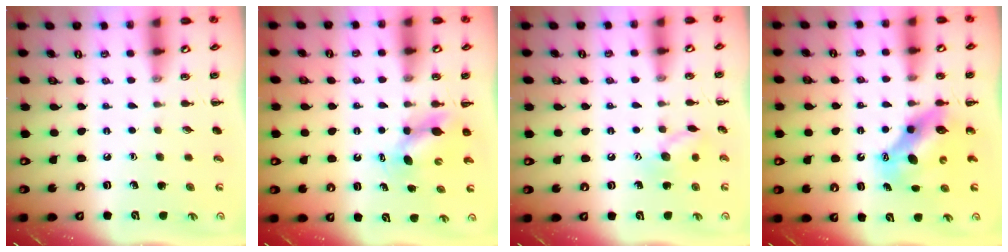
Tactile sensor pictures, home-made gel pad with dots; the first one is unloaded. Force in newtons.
{"total": 5.2, "press": 5.2, "slide": 0.4}
{"total": 8.8, "press": 8.8, "slide": 0.4}
{"total": 7.4, "press": 7.1, "slide": 2.0}